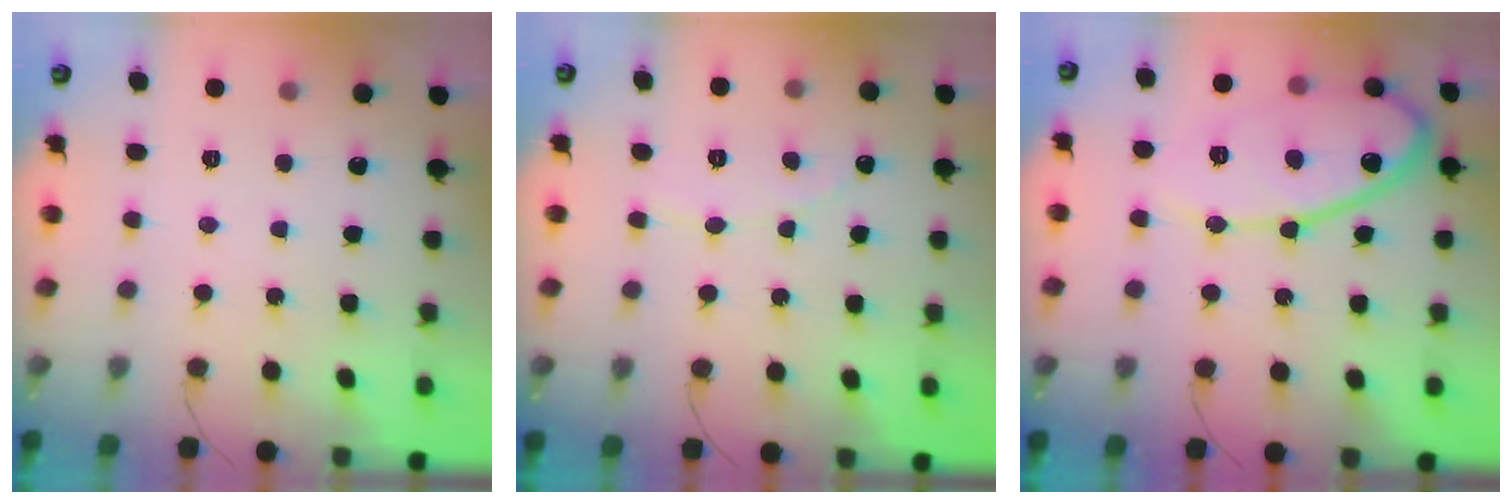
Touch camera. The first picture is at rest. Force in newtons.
{"total": 2.5, "press": 2.5, "slide": 0.1}
{"total": 15.6, "press": 15.6, "slide": 1.4}